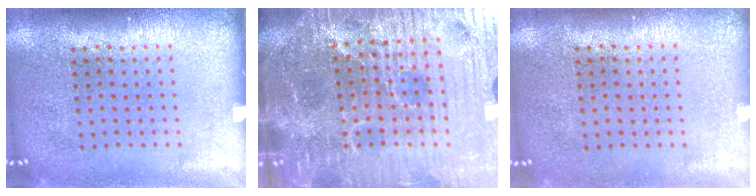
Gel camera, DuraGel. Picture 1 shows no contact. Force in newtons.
{"total": 7.2, "press": 6.5, "slide": 3.2}
{"total": 0.0}